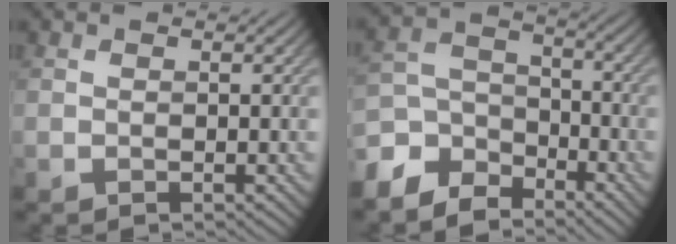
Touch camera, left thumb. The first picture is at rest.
{"total": 7.7, "force": [-5.9, 4.3, 2.6], "torque": [-0.070, -0.009, -0.125]}